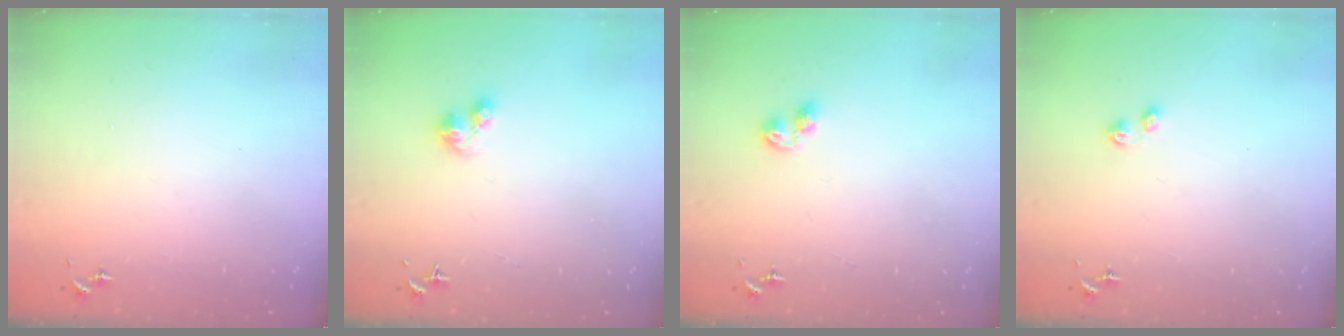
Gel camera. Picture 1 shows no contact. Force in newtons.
{"total": 4.4, "press": 4.4, "slide": 0.5}
{"total": 5.2, "press": 5.1, "slide": 0.5}
{"total": 3.0, "press": 2.9, "slide": 0.5}